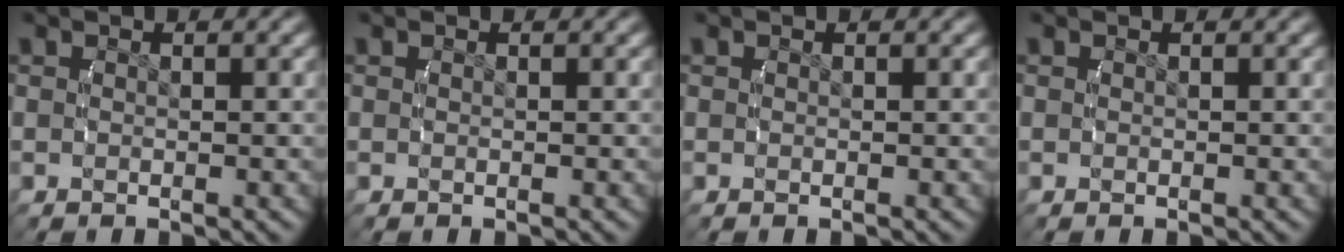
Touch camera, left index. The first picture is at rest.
{"total": 0.0}
{"total": 0.0}
{"total": 0.0}